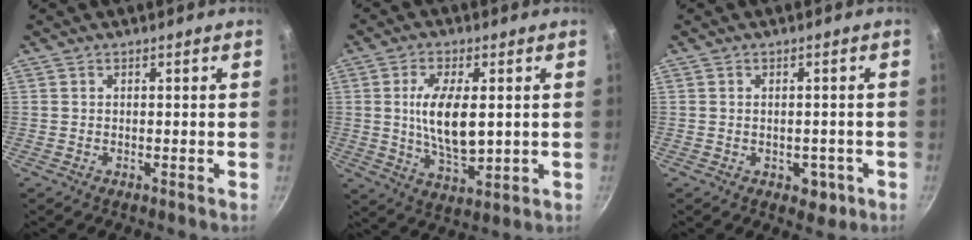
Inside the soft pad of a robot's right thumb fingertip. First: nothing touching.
{"total": 11.7, "force": [1.0, 5.3, 10.3], "torque": [-0.183, -0.008, 0.026]}
{"total": 3.9, "force": [-1.4, 2.7, 2.5], "torque": [-0.016, 0.010, -0.009]}